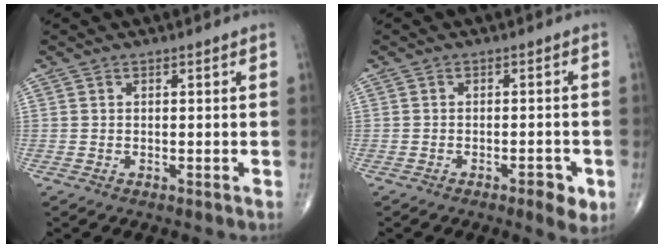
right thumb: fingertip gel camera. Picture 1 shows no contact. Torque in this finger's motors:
{"motor_torque": [0.72, 0.91, -0.08, -0.14, 0.01]}